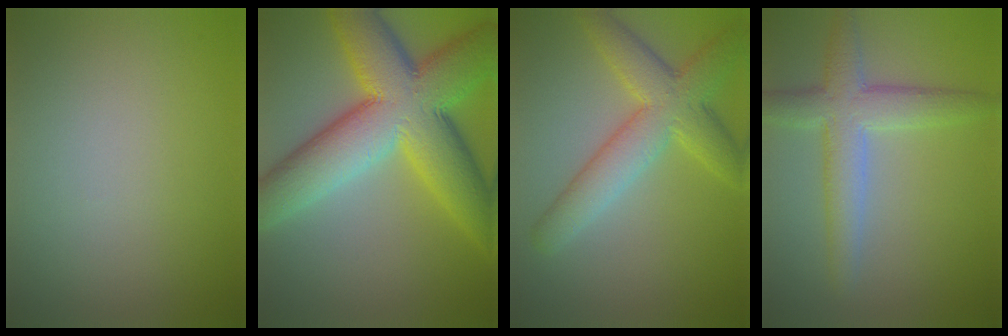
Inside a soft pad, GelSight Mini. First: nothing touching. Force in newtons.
{"total": 13.1, "press": 13.1, "slide": 0.4}
{"total": 6.0, "press": 6.0, "slide": 0.2}
{"total": 4.7, "press": 4.7, "slide": 0.3}